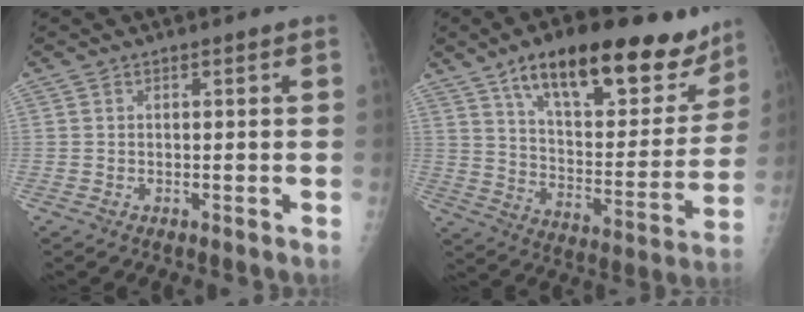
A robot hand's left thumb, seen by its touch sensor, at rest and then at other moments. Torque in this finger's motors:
{"motor_torque": [0.43, 0.39, 1.47, -1.30, 0.13]}